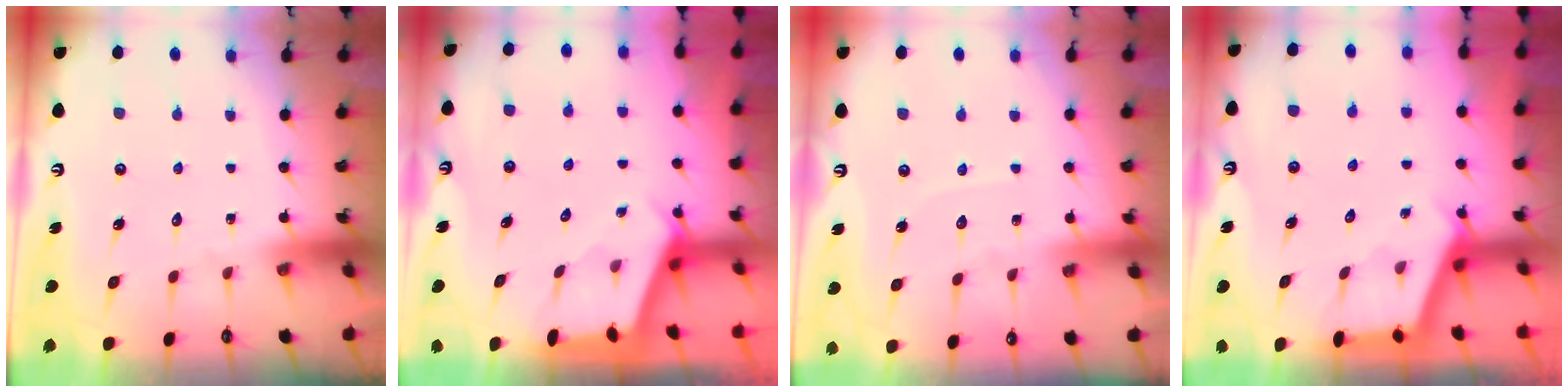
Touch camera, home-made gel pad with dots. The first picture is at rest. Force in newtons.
{"total": 2.6, "press": 2.6, "slide": 0.3}
{"total": 3.3, "press": 3.3, "slide": 0.2}
{"total": 2.9, "press": 2.9, "slide": 0.3}